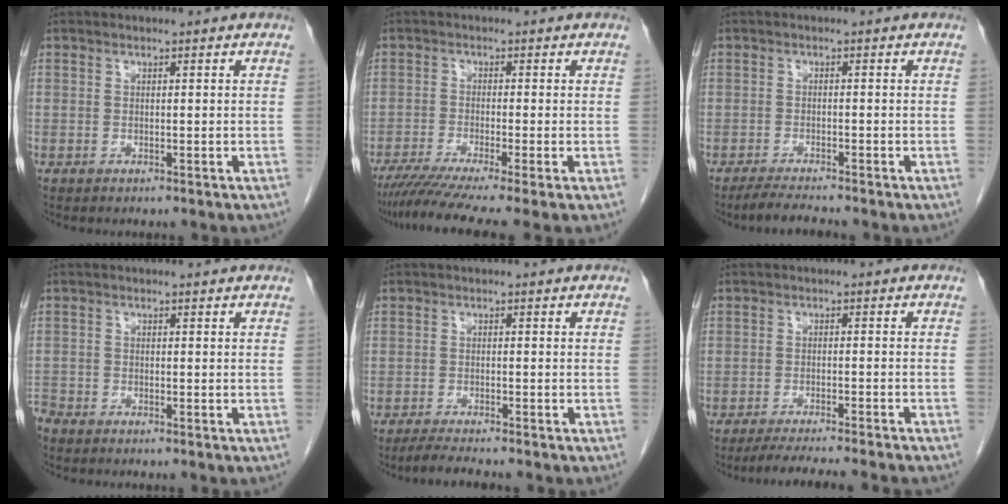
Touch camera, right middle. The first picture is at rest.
{"total": 9.1, "force": [-6.9, -0.8, 5.9], "torque": [-0.096, -0.026, -0.109]}
{"total": 3.6, "force": [-3.2, -0.3, 1.5], "torque": [-0.036, -0.018, -0.057]}
{"total": 1.9, "force": [-1.9, 0.2, 0.3], "torque": [0.000, -0.006, -0.036]}
{"total": 3.7, "force": [-3.3, -0.2, 1.7], "torque": [-0.038, -0.016, -0.055]}
{"total": 11.3, "force": [-10.0, -0.1, 5.1], "torque": [-0.060, -0.020, -0.138]}